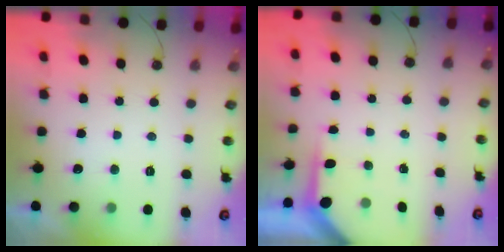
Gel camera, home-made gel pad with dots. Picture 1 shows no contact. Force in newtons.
{"total": 3.9, "press": 3.9, "slide": 0.3}